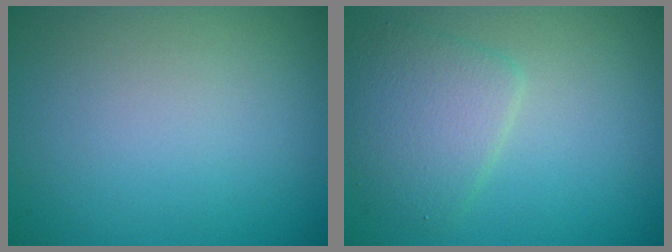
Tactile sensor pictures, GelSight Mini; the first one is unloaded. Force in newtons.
{"total": 3.6, "press": 3.6, "slide": 0.1}